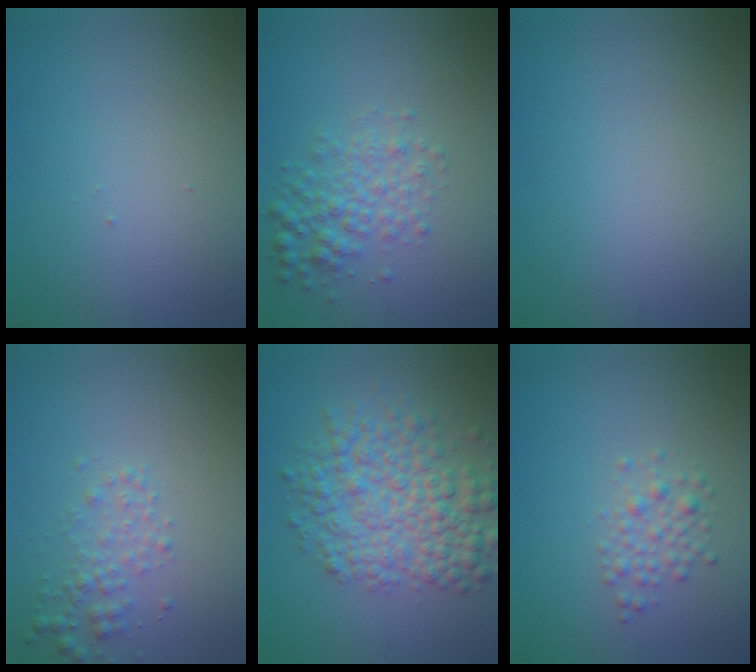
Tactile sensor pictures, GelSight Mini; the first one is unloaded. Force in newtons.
{"total": 3.3, "press": 3.3, "slide": 0.1}
{"total": 0.0}
{"total": 2.1, "press": 2.1, "slide": 0.1}
{"total": 7.0, "press": 7.0, "slide": 0.1}
{"total": 1.9, "press": 1.9, "slide": 0.1}